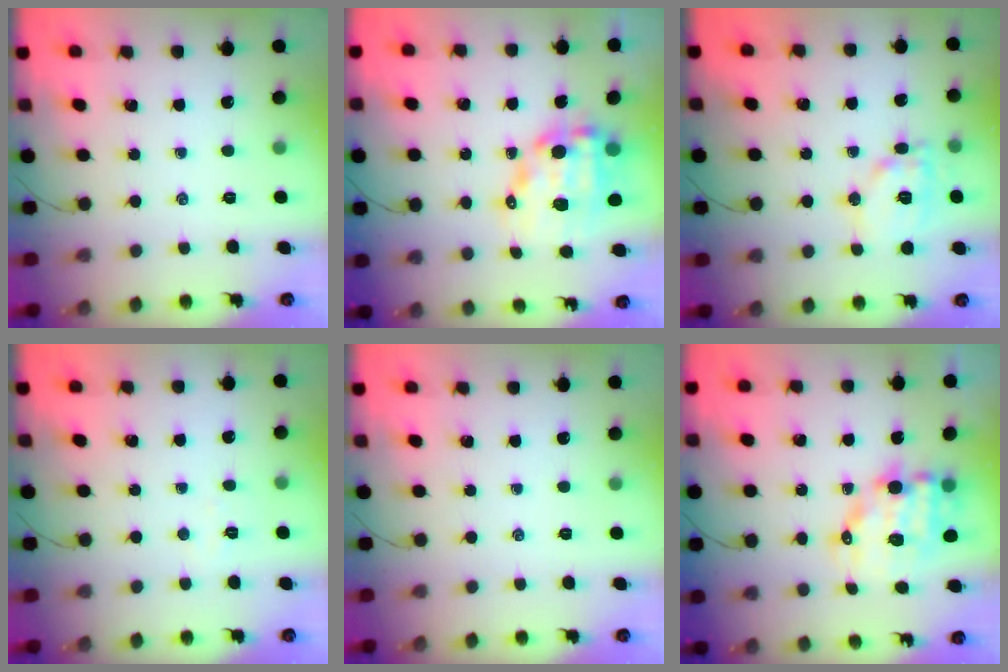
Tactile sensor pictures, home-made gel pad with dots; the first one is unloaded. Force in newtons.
{"total": 12.3, "press": 11.9, "slide": 3.0}
{"total": 12.9, "press": 12.9, "slide": 0.7}
{"total": 2.4, "press": 2.3, "slide": 0.6}
{"total": 0.0}
{"total": 10.9, "press": 10.6, "slide": 2.6}